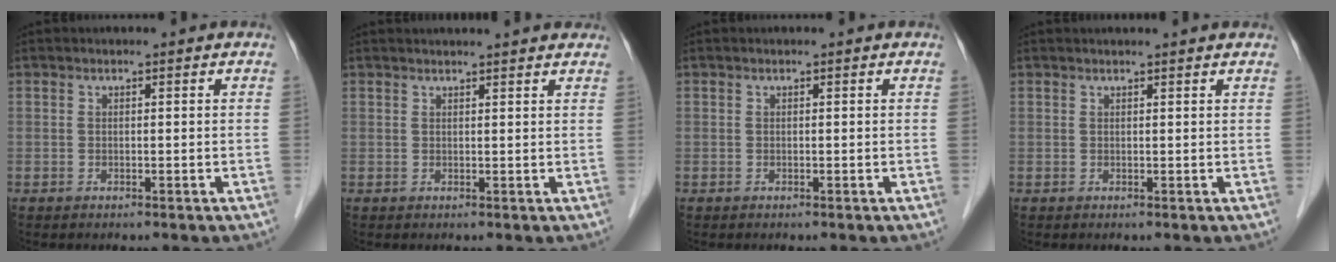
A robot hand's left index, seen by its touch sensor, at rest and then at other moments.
{"total": 8.1, "force": [7.6, 0.6, 2.8], "torque": [-0.034, 0.023, 0.078]}
{"total": 0.0}
{"total": 3.3, "force": [3.2, -0.2, 1.0], "torque": [-0.015, 0.018, 0.034]}